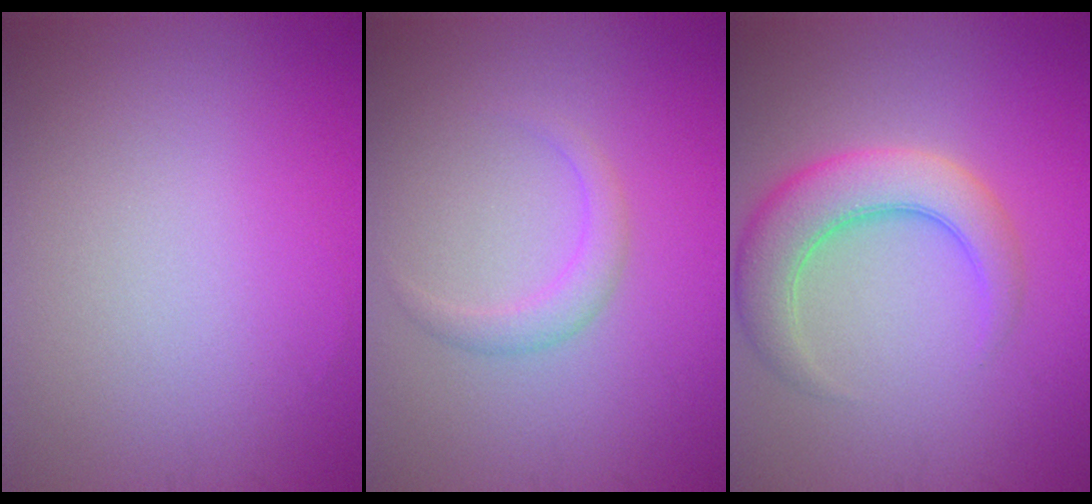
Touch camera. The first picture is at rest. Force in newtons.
{"total": 1.8, "press": 1.8, "slide": 0.2}
{"total": 5.9, "press": 5.9, "slide": 0.3}